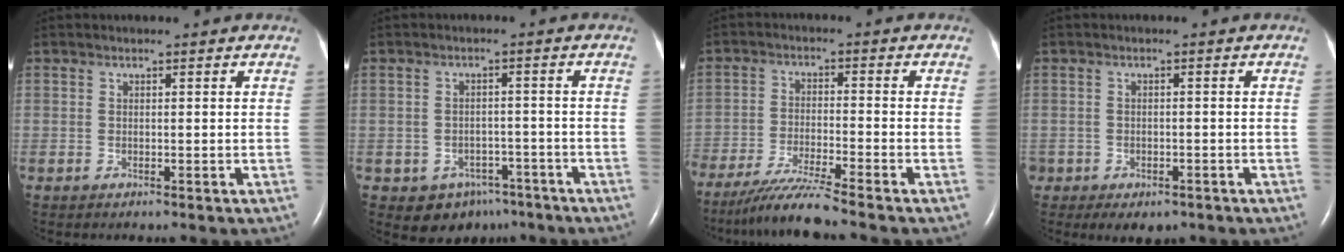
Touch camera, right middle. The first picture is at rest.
{"total": 6.3, "force": [-4.0, 4.6, 1.6], "torque": [-0.015, 0.014, -0.047]}
{"total": 7.4, "force": [-6.4, -1.4, 3.5], "torque": [-0.065, -0.029, -0.121]}
{"total": 4.5, "force": [-3.0, 2.9, 1.6], "torque": [-0.012, 0.006, -0.034]}